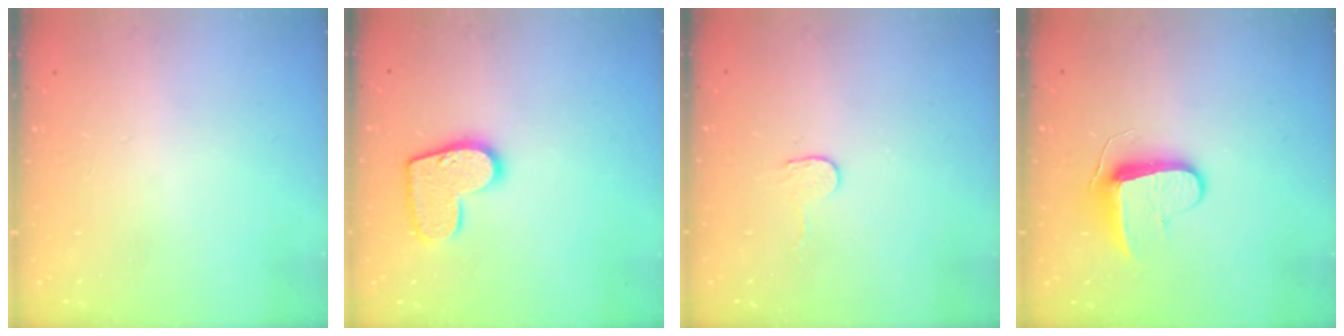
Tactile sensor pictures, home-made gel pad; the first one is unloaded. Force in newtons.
{"total": 12.9, "press": 12.9, "slide": 0.8}
{"total": 2.7, "press": 2.7, "slide": 0.2}
{"total": 8.6, "press": 8.6, "slide": 0.5}